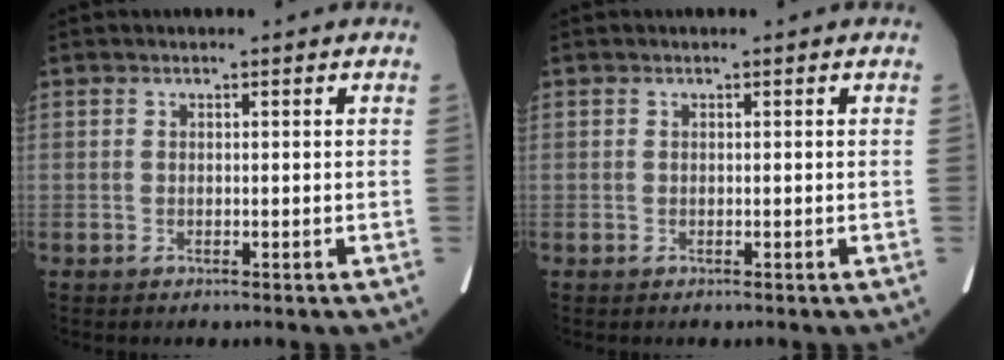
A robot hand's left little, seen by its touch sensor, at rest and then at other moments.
{"total": 0.0}